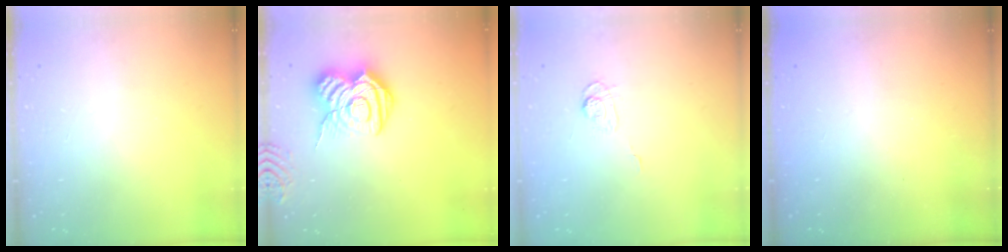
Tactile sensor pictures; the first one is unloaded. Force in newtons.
{"total": 16.7, "press": 16.7, "slide": 1.4}
{"total": 3.6, "press": 3.2, "slide": 1.6}
{"total": 2.1, "press": 2.0, "slide": 0.7}